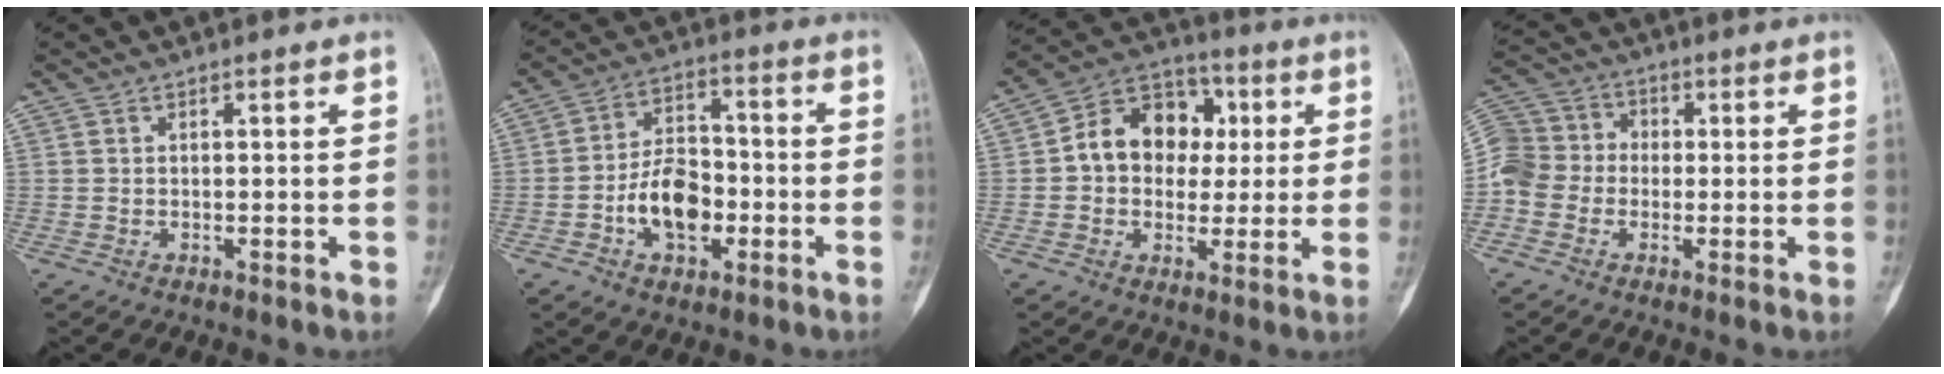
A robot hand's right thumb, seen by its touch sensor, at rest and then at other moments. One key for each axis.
{"total": 11.2, "fx": -3.2, "fy": 7.0, "fz": 8.1, "tx": -0.116, "ty": 0.032, "tz": -0.057}
{"total": 13.4, "fx": 1.6, "fy": 10.7, "fz": 8.0, "tx": -0.082, "ty": 0.024, "tz": 0.017}
{"total": 8.8, "fx": -1.5, "fy": 7.9, "fz": 3.6, "tx": -0.052, "ty": 0.031, "tz": -0.041}